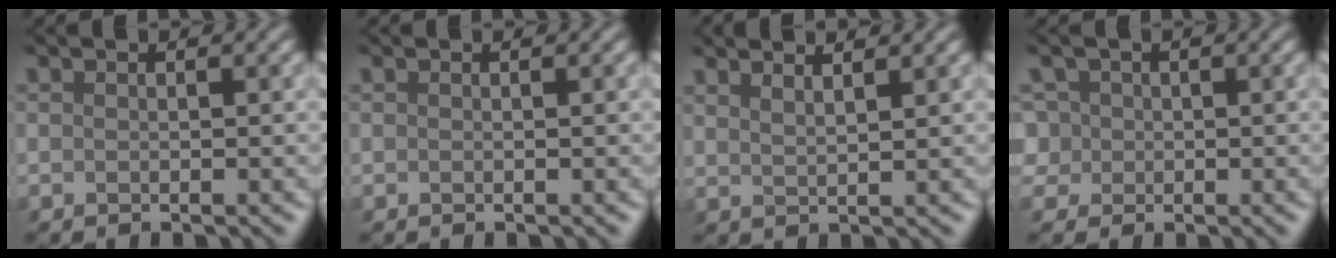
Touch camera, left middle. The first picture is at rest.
{"total": 0.0}
{"total": 3.6, "force": [2.8, 1.2, 1.8], "torque": [-0.004, 0.034, 0.015]}
{"total": 3.8, "force": [0.1, 3.7, 0.7], "torque": [-0.007, 0.035, -0.022]}